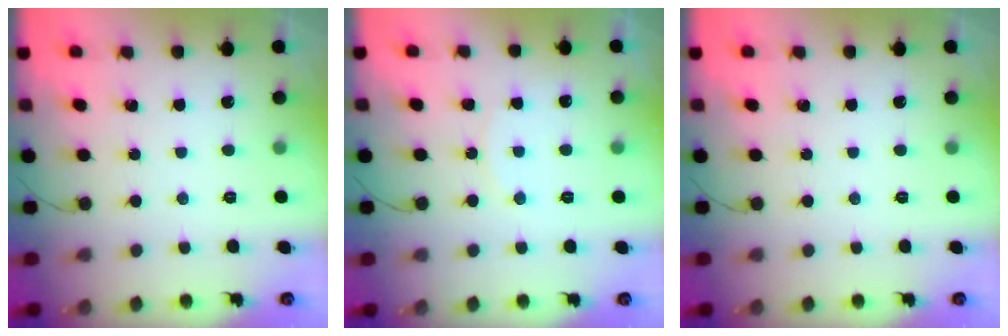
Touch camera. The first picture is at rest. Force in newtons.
{"total": 5.3, "press": 5.3, "slide": 0.5}
{"total": 0.0}